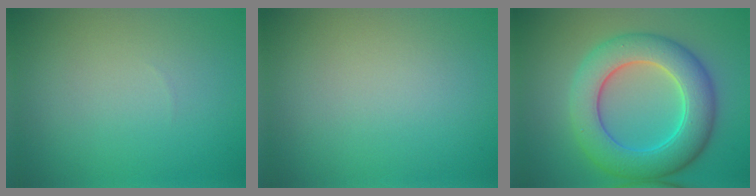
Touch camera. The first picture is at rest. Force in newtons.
{"total": 0.0}
{"total": 8.2, "press": 8.2, "slide": 0.4}